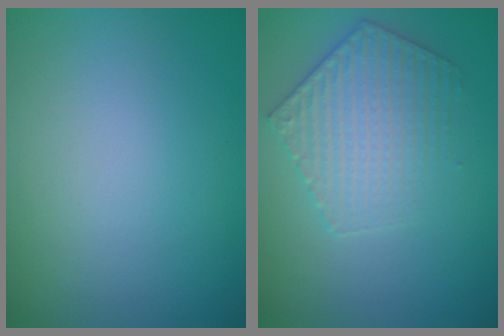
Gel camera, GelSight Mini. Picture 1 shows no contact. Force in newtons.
{"total": 3.4, "press": 3.3, "slide": 0.7}